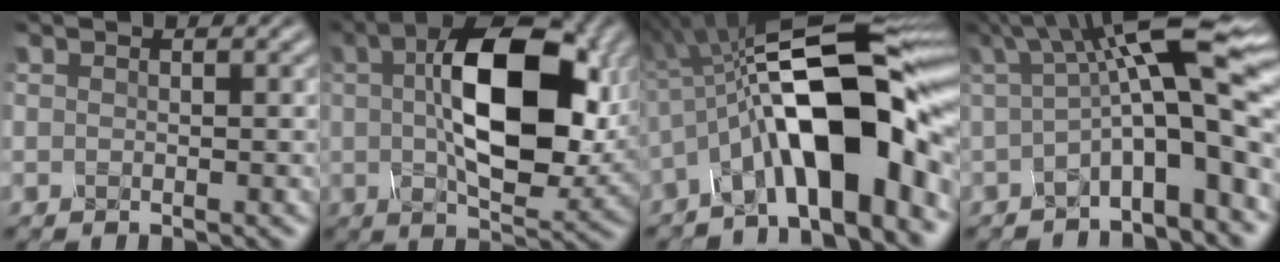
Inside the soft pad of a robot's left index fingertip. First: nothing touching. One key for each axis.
{"total": 12.9, "fx": 2.1, "fy": 6.2, "fz": 11.2, "tx": -0.175, "ty": 0.011, "tz": 0.032}
{"total": 13.9, "fx": -3.1, "fy": 4.4, "fz": 12.9, "tx": -0.185, "ty": 0.026, "tz": -0.062}
{"total": 10.4, "fx": 0.4, "fy": 2.2, "fz": 10.1, "tx": -0.146, "ty": 0.026, "tz": -0.008}